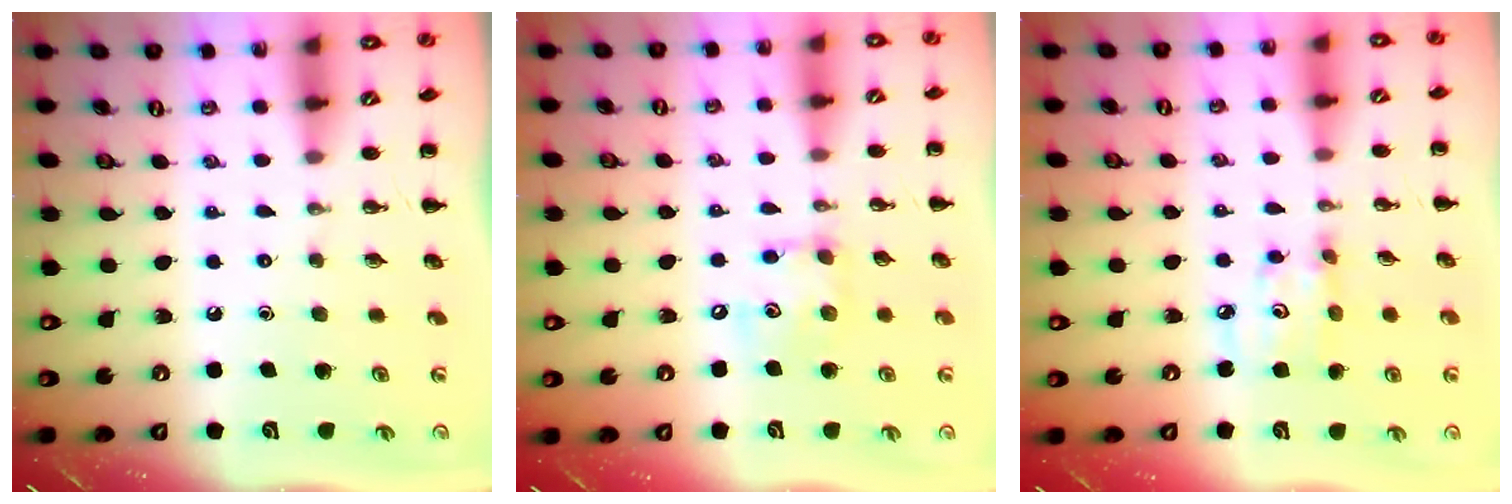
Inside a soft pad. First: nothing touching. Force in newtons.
{"total": 7.9, "press": 7.9, "slide": 1.0}
{"total": 4.6, "press": 4.6, "slide": 0.5}